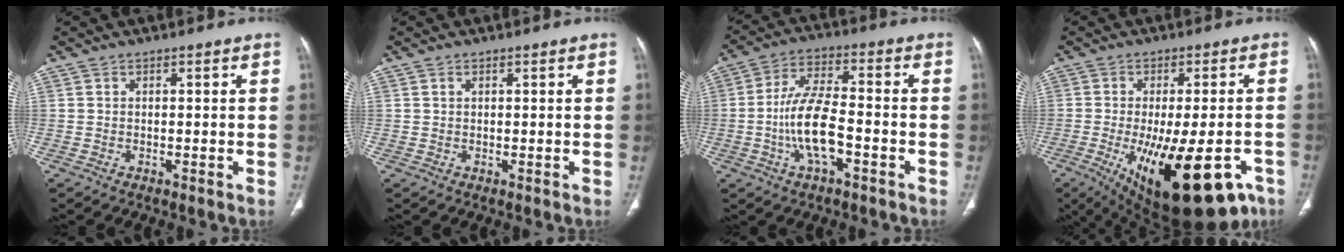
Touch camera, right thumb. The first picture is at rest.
{"total": 0.5, "force": [0.3, 0.3, 0.3], "torque": [-0.008, 0.002, 0.006]}
{"total": 11.4, "force": [-3.2, 4.4, 10.0], "torque": [-0.197, 0.027, -0.063]}
{"total": 23.4, "force": [-10.1, 9.2, 18.9], "torque": [-0.250, -0.012, -0.131]}